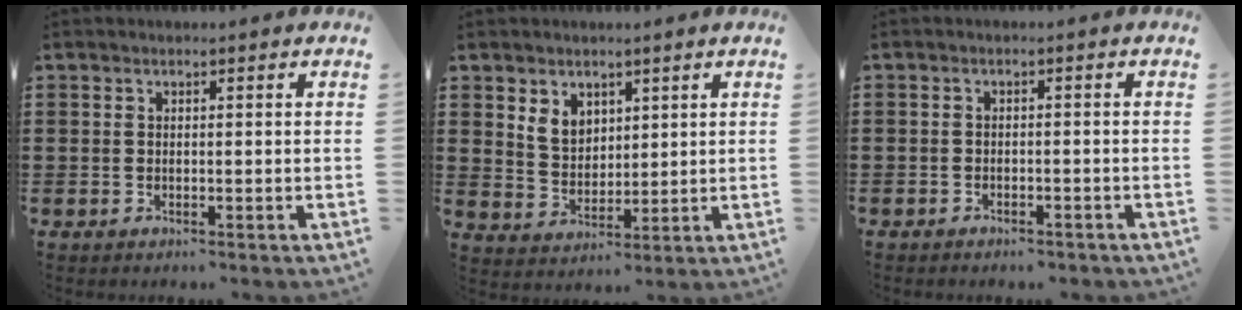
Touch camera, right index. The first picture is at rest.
{"total": 4.8, "force": [2.8, 3.6, 1.5], "torque": [-0.046, 0.011, 0.053]}
{"total": 1.5, "force": [-1.5, 0.3, 0.0], "torque": [-0.005, 0.002, -0.034]}